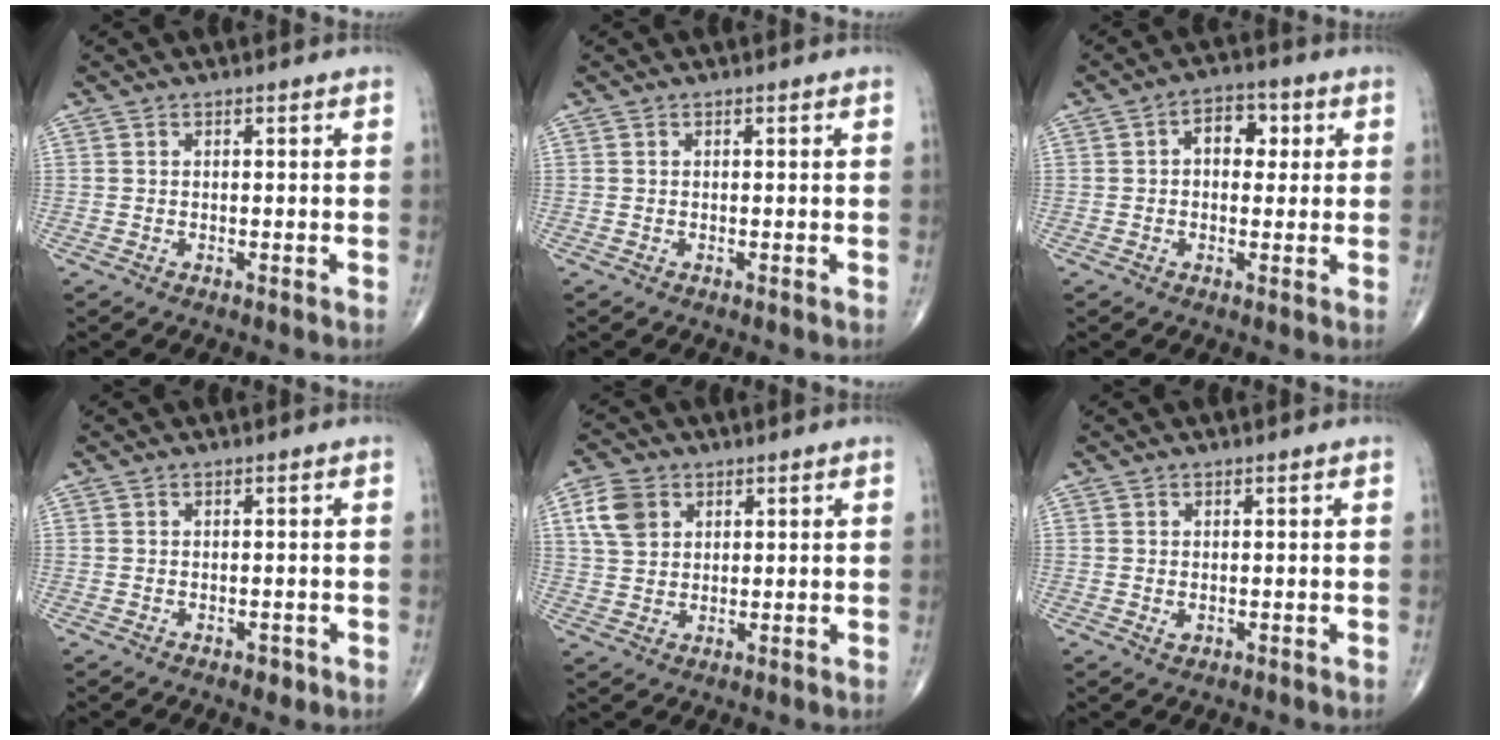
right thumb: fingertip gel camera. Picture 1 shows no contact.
{"total": 0.0}
{"total": 6.1, "force": [1.2, 4.1, 4.4], "torque": [-0.033, 0.011, 0.010]}
{"total": 1.3, "force": [-0.6, 0.8, 0.7], "torque": [-0.004, 0.000, -0.007]}
{"total": 6.7, "force": [2.6, 5.0, 3.7], "torque": [-0.058, -0.002, 0.050]}
{"total": 1.0, "force": [0.0, 0.7, 0.6], "torque": [-0.008, -0.001, 0.002]}